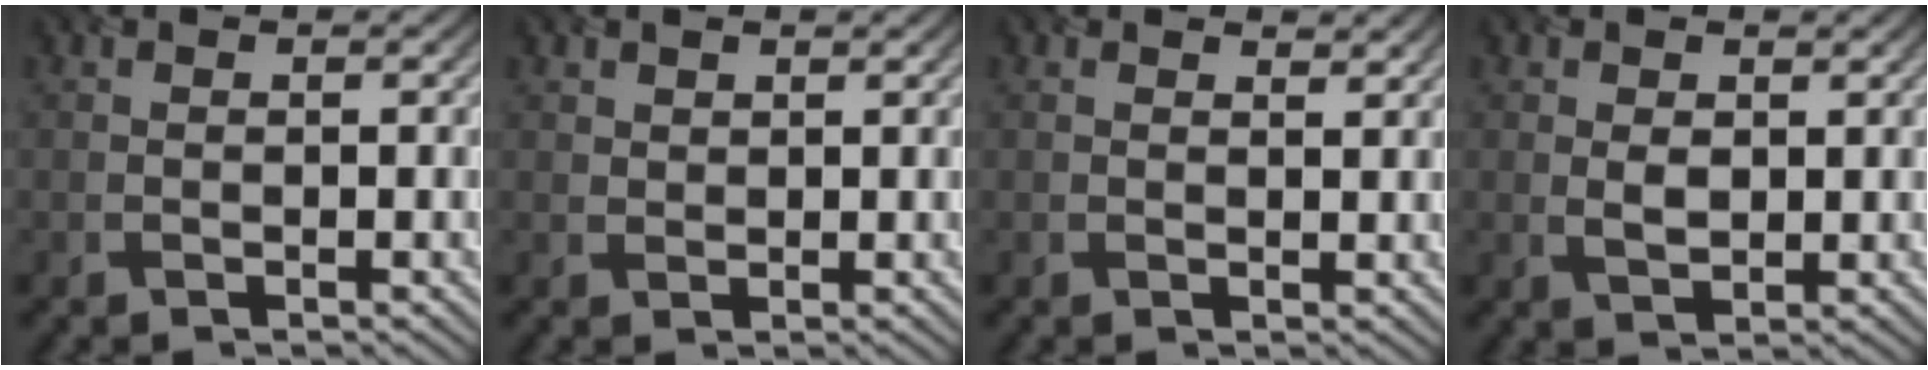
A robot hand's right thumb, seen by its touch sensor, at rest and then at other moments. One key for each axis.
{"total": 1.4, "fx": 1.1, "fy": 0.9, "fz": 0.3, "tx": -0.009, "ty": -0.001, "tz": 0.024}
{"total": 2.1, "fx": 1.6, "fy": 0.8, "fz": 1.1, "tx": -0.025, "ty": -0.004, "tz": 0.028}
{"total": 2.4, "fx": 0.8, "fy": 1.5, "fz": 1.7, "tx": -0.037, "ty": -0.005, "tz": 0.017}